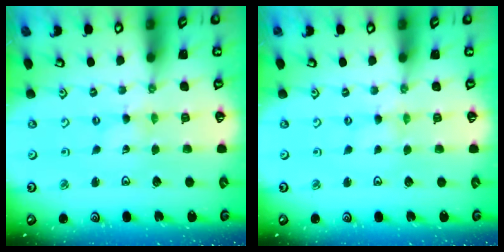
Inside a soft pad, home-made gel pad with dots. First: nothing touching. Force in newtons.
{"total": 0.0}